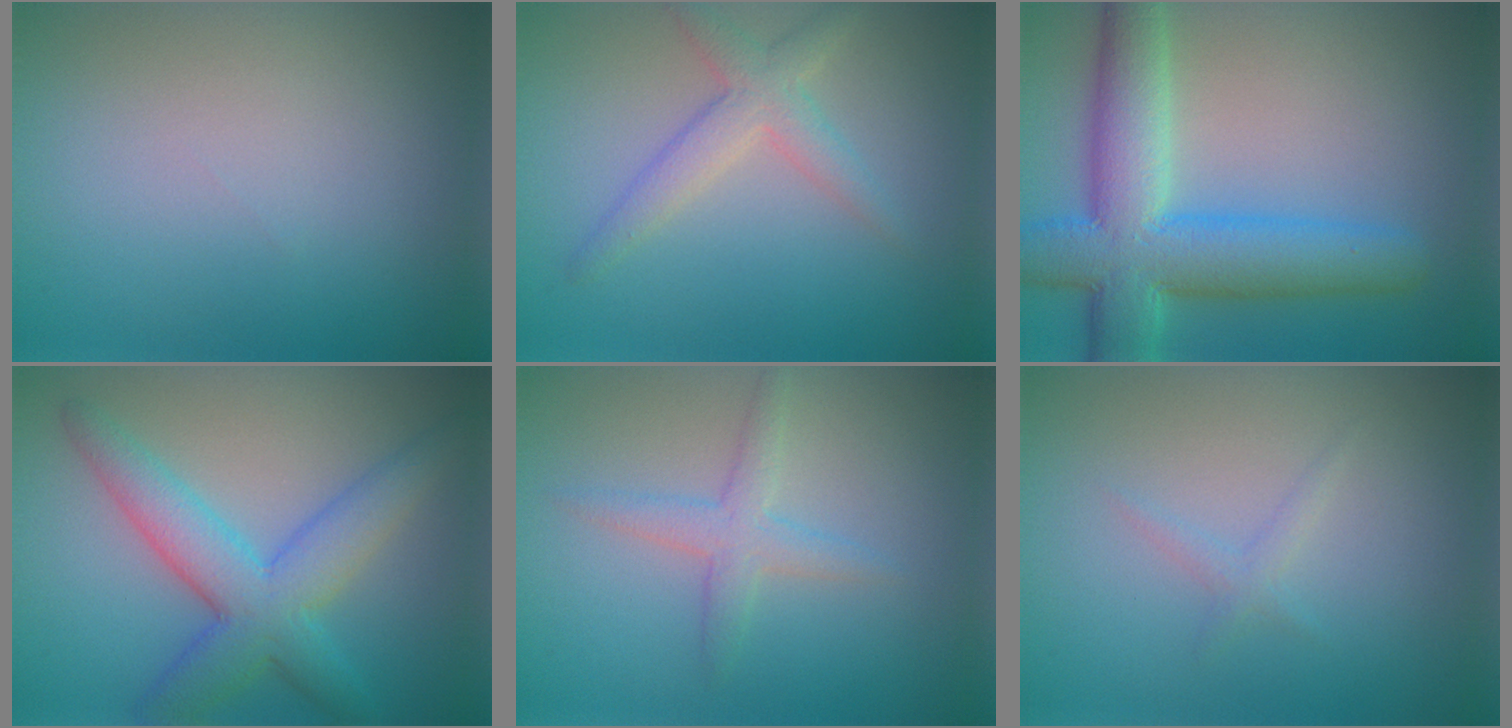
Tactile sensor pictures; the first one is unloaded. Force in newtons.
{"total": 3.1, "press": 3.1, "slide": 0.1}
{"total": 9.7, "press": 9.7, "slide": 0.4}
{"total": 6.3, "press": 6.3, "slide": 0.1}
{"total": 2.3, "press": 2.3, "slide": 0.1}
{"total": 0.9, "press": 0.9, "slide": 0.0}